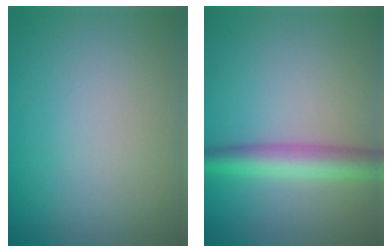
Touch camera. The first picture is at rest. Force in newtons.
{"total": 4.1, "press": 4.1, "slide": 0.1}